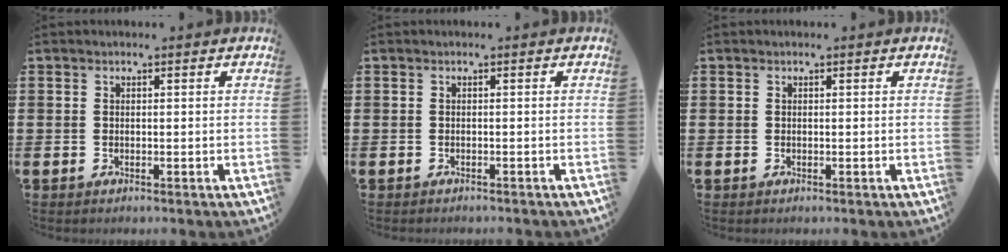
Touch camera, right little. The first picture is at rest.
{"total": 0.0}
{"total": 0.0}